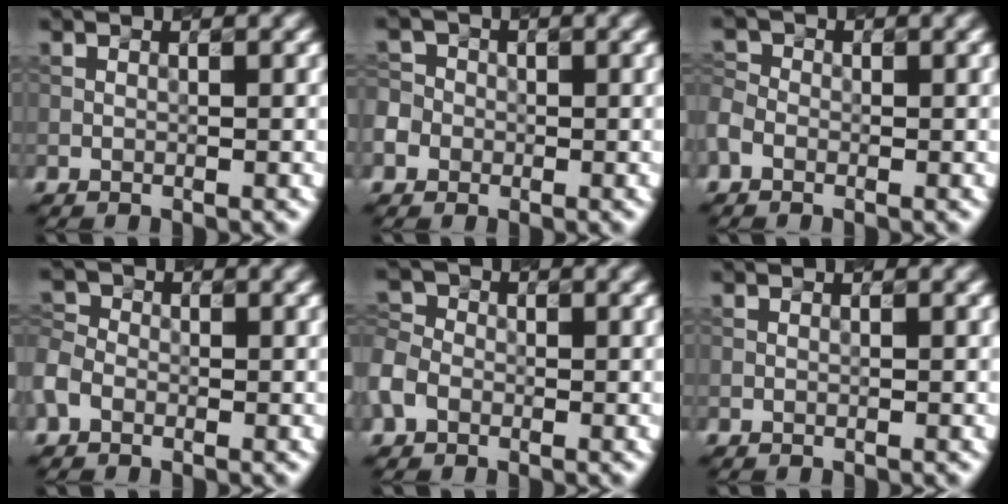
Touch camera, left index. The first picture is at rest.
{"total": 4.3, "force": [-1.7, 3.8, 1.3], "torque": [-0.017, 0.008, -0.052]}
{"total": 1.8, "force": [-1.0, 1.3, 0.7], "torque": [-0.016, 0.004, -0.031]}
{"total": 2.6, "force": [-1.2, 2.0, 1.2], "torque": [-0.030, 0.005, -0.039]}
{"total": 3.4, "force": [-1.4, 2.6, 1.6], "torque": [-0.042, 0.005, -0.042]}
{"total": 0.0}